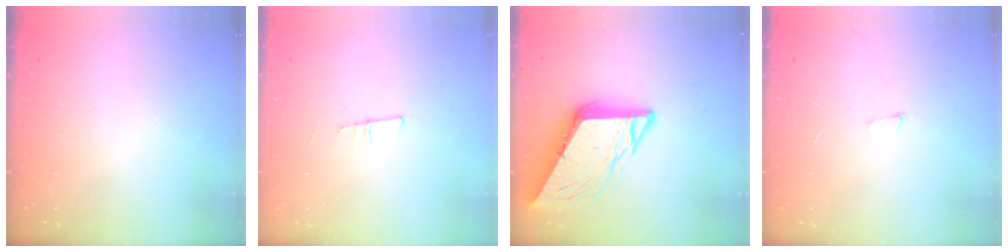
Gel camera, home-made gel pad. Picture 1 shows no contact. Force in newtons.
{"total": 6.6, "press": 5.9, "slide": 2.9}
{"total": 11.0, "press": 10.9, "slide": 1.2}
{"total": 3.5, "press": 2.3, "slide": 2.6}